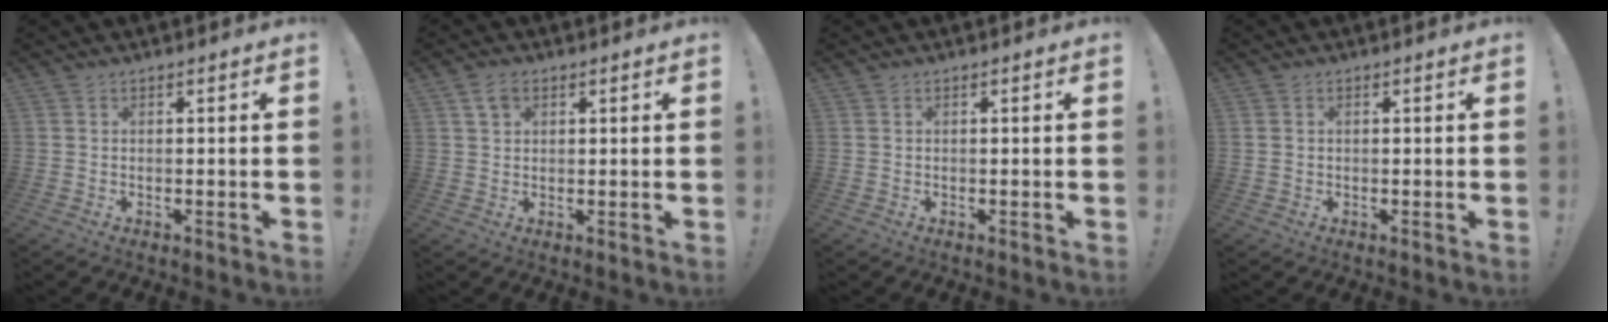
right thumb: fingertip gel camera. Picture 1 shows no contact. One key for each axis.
{"total": 3.7, "fx": 1.8, "fy": 2.5, "fz": 2.1, "tx": -0.036, "ty": 0.003, "tz": 0.034}
{"total": 0.0}
{"total": 1.0, "fx": 0.3, "fy": 0.9, "fz": 0.3, "tx": -0.010, "ty": 0.006, "tz": 0.006}